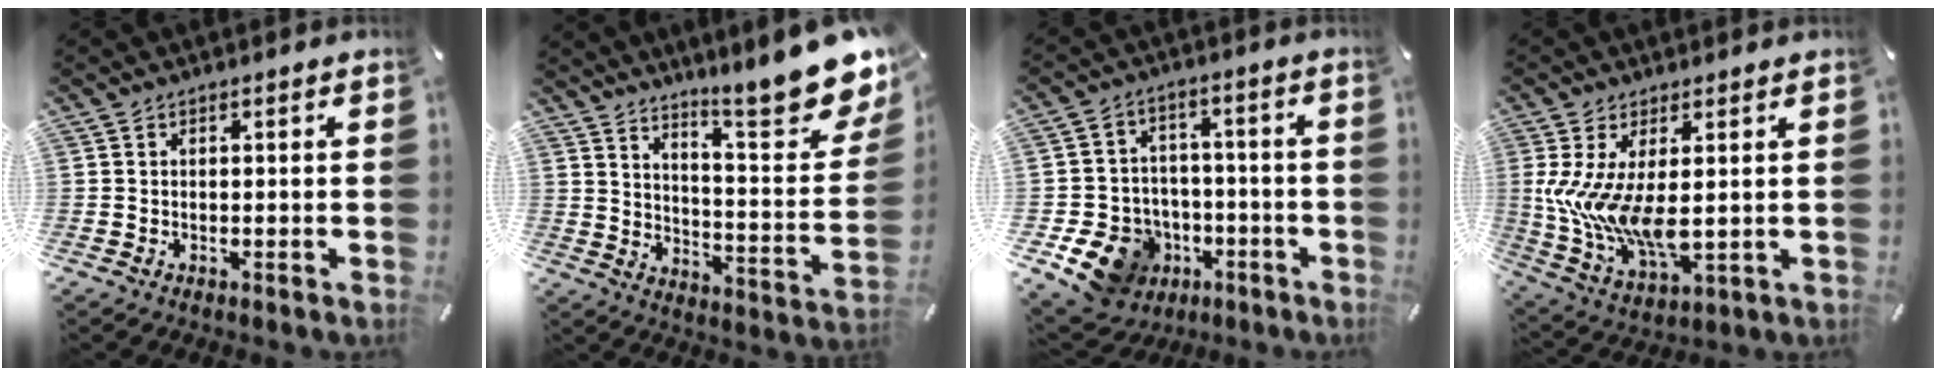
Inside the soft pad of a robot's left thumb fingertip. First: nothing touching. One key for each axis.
{"total": 17.0, "fx": 13.5, "fy": 3.9, "fz": 9.5, "tx": -0.127, "ty": -0.118, "tz": 0.220}
{"total": 12.3, "fx": -6.1, "fy": 10.1, "fz": 3.7, "tx": -0.059, "ty": 0.042, "tz": -0.094}
{"total": 12.4, "fx": 1.1, "fy": 5.5, "fz": 11.0, "tx": -0.236, "ty": -0.028, "tz": 0.026}